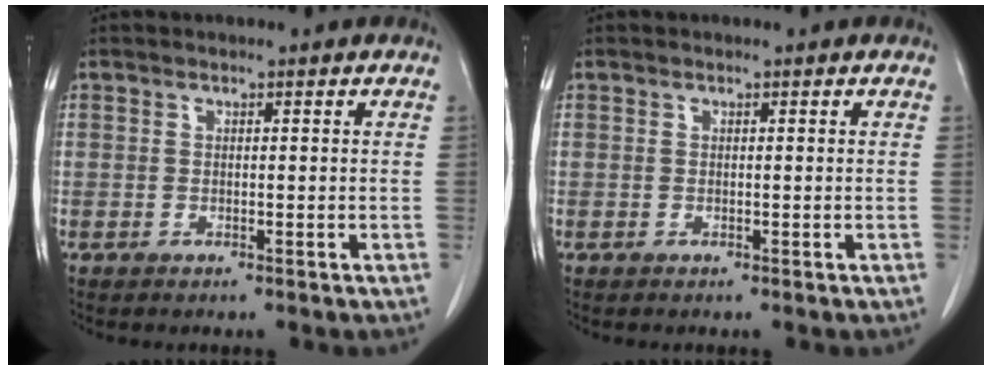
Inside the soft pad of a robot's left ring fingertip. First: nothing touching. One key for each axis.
{"total": 0.0}